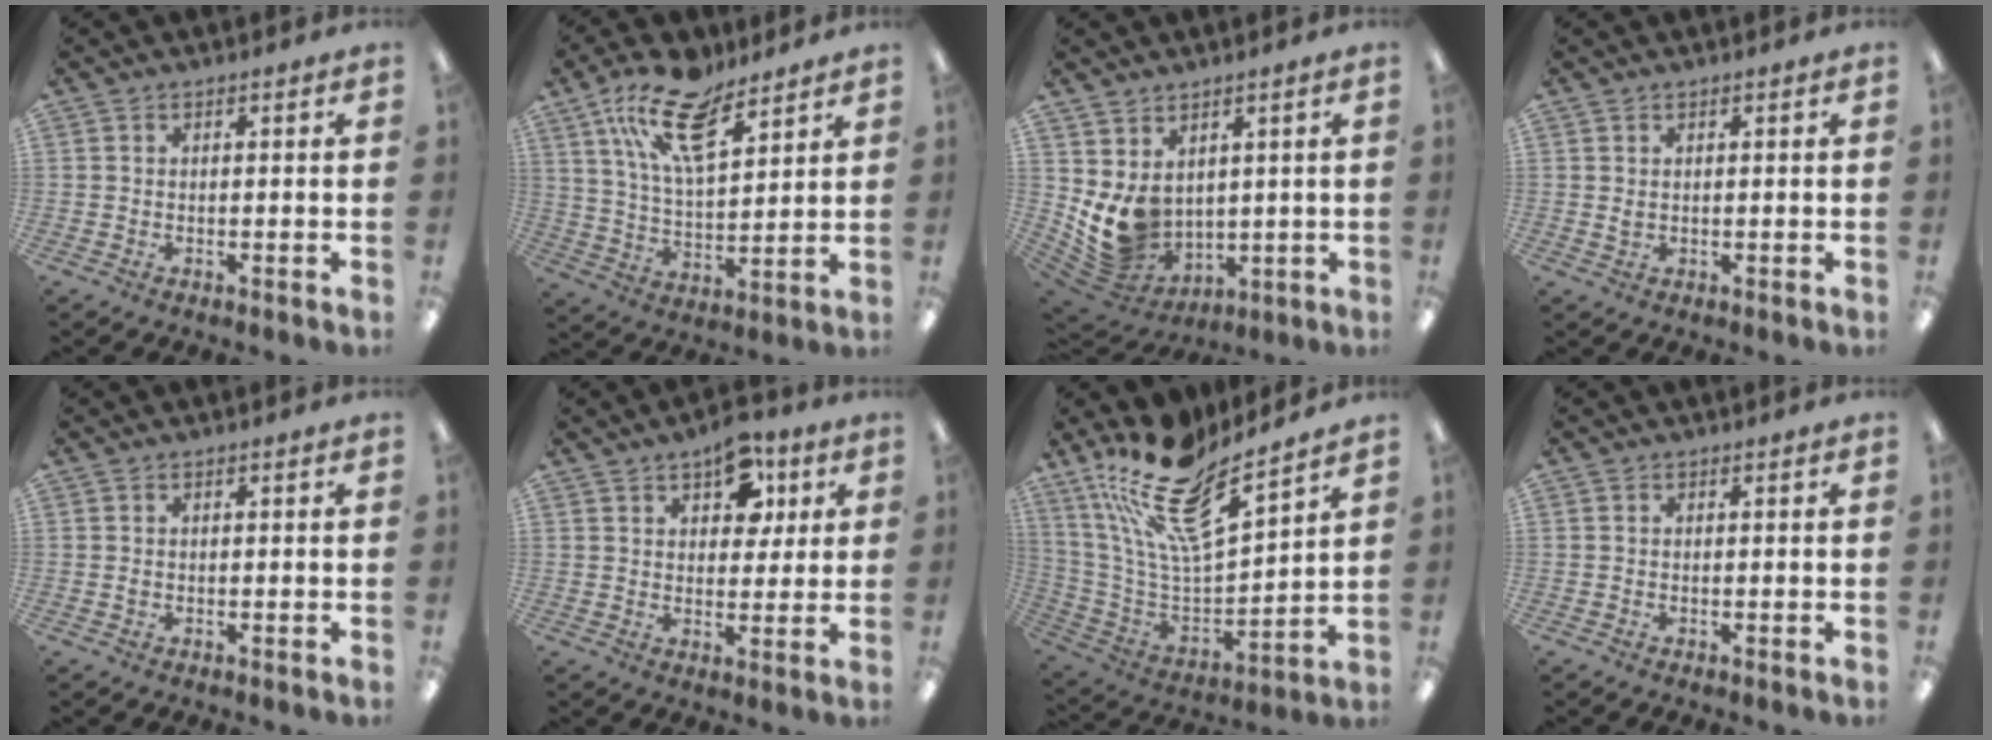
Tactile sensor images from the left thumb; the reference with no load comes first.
{"total": 17.2, "force": [11.0, 7.3, 11.0], "torque": [-0.200, -0.045, 0.196]}
{"total": 8.9, "force": [3.2, 7.0, 4.5], "torque": [-0.109, -0.042, 0.069]}
{"total": 1.1, "force": [0.5, 0.6, 0.8], "torque": [-0.017, 0.000, 0.009]}
{"total": 0.7, "force": [0.1, 0.5, 0.5], "torque": [-0.011, 0.003, 0.000]}
{"total": 9.5, "force": [5.5, 5.7, 5.4], "torque": [-0.064, -0.014, 0.093]}
{"total": 20.8, "force": [15.1, 6.8, 12.6], "torque": [-0.245, -0.103, 0.261]}
{"total": 0.0}